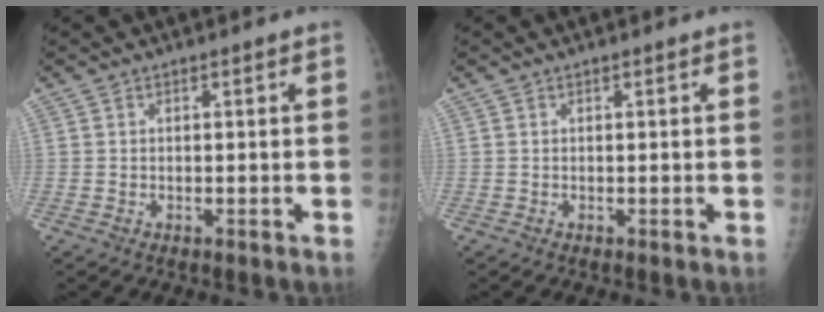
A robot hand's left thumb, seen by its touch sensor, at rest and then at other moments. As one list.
[{"total": 0.0}]